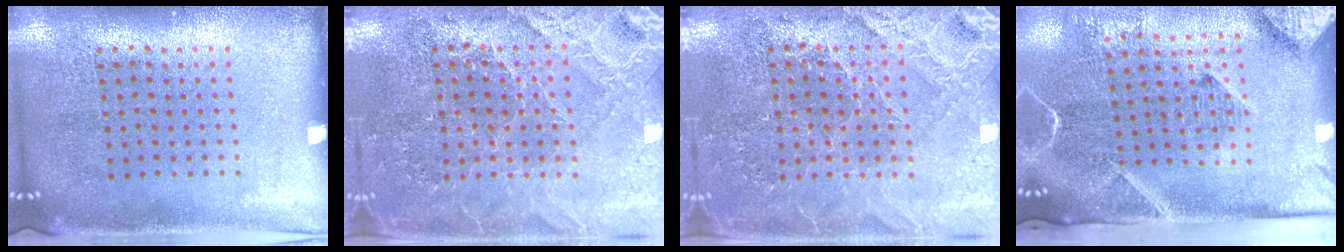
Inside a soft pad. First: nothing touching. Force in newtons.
{"total": 3.3, "press": 3.2, "slide": 0.6}
{"total": 3.3, "press": 3.2, "slide": 0.6}
{"total": 2.9, "press": 2.1, "slide": 2.0}